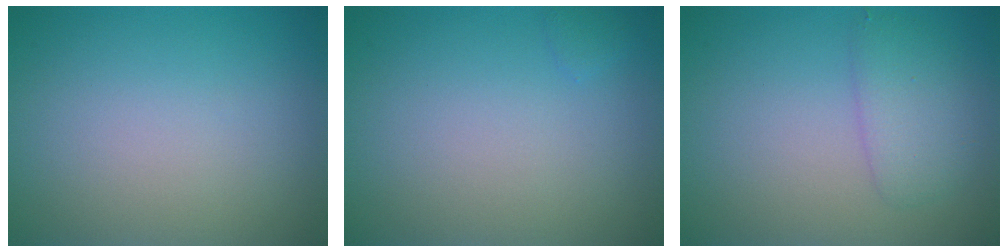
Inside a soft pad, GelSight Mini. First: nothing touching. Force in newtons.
{"total": 0.5, "press": 0.5, "slide": 0.0}
{"total": 2.4, "press": 2.4, "slide": 0.1}